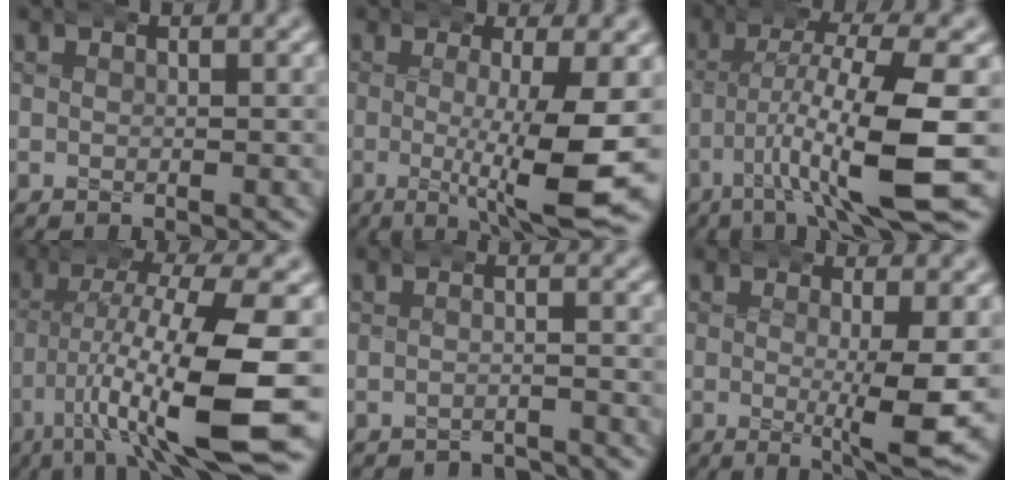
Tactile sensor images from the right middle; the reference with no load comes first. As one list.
[{"total": 7.8, "force": [-1.3, 0.4, 7.7], "torque": [-0.118, -0.009, -0.017]}, {"total": 7.0, "force": [-2.1, 0.3, 6.6], "torque": [-0.115, -0.011, -0.032]}, {"total": 9.7, "force": [-2.5, 1.7, 9.2], "torque": [-0.153, -0.012, -0.030]}, {"total": 3.0, "force": [-2.9, -0.3, -0.4], "torque": [0.012, -0.008, -0.048]}, {"total": 4.8, "force": [-0.9, -0.2, 4.7], "torque": [-0.077, -0.015, -0.013]}]